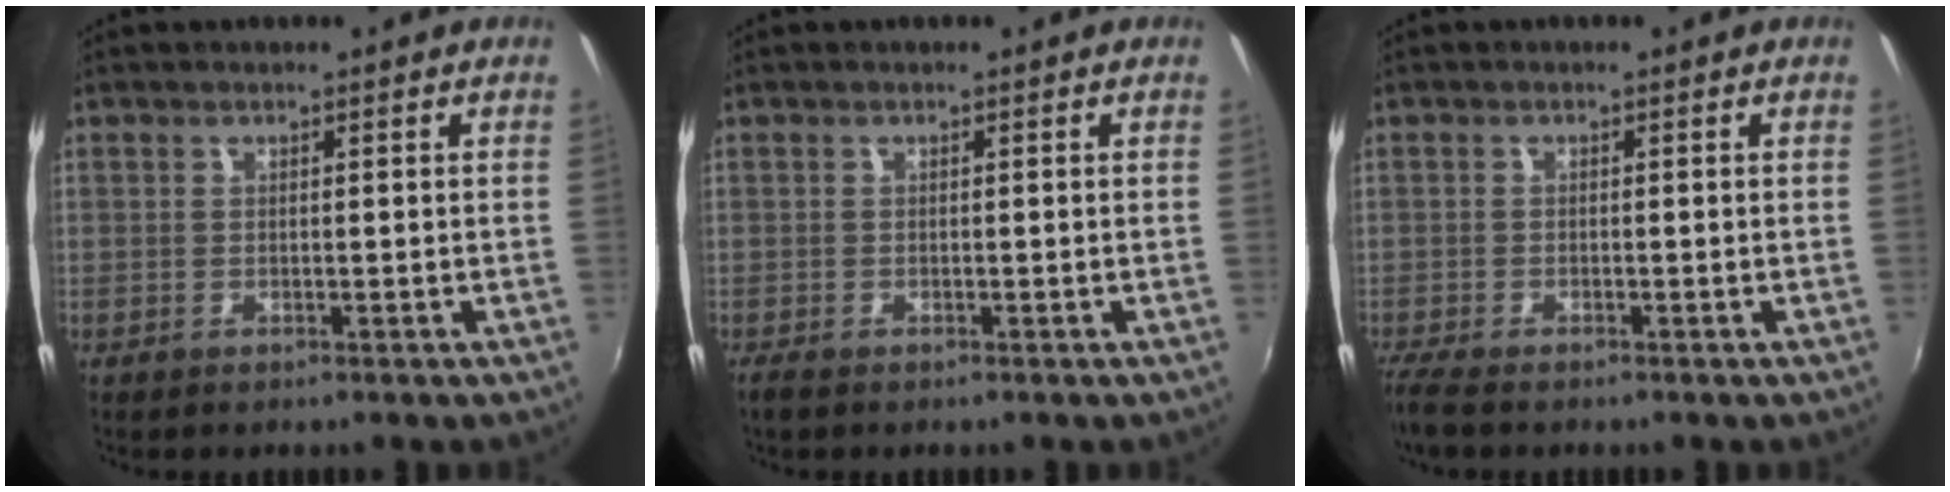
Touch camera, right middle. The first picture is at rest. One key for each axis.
{"total": 1.1, "fx": -0.9, "fy": 0.4, "fz": 0.6, "tx": -0.014, "ty": -0.005, "tz": -0.017}
{"total": 3.5, "fx": -2.9, "fy": 0.5, "fz": 1.9, "tx": -0.049, "ty": -0.016, "tz": -0.058}